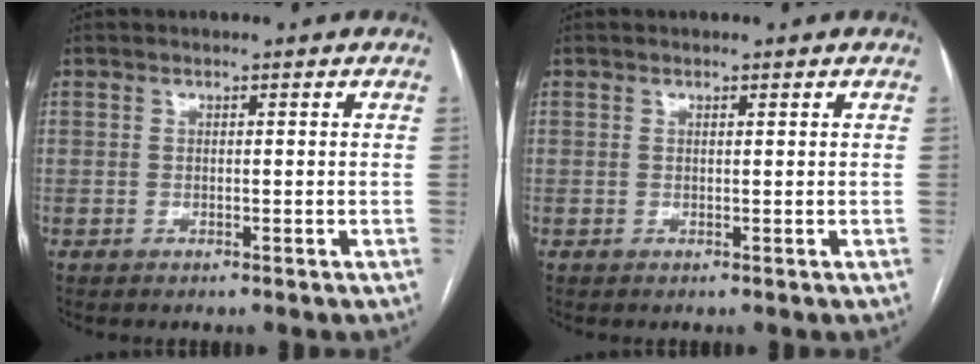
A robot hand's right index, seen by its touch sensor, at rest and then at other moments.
{"total": 0.0}